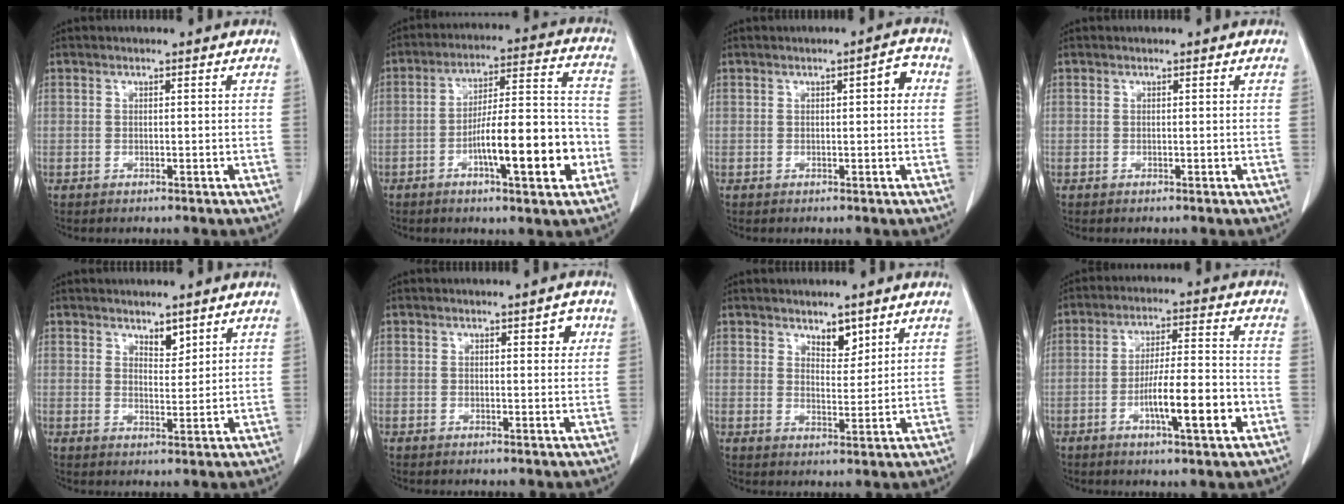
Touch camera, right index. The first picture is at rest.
{"total": 14.4, "force": [-4.9, 2.5, 13.3], "torque": [-0.209, 0.017, -0.072]}
{"total": 2.8, "force": [0.6, 0.9, 2.6], "torque": [-0.032, 0.012, 0.003]}
{"total": 0.0}
{"total": 2.7, "force": [2.0, 1.2, 1.4], "torque": [-0.020, -0.008, 0.036]}
{"total": 2.4, "force": [1.0, 1.0, 1.9], "torque": [-0.018, 0.000, 0.011]}
{"total": 3.7, "force": [2.6, 1.7, 2.0], "torque": [-0.026, -0.006, 0.044]}
{"total": 10.5, "force": [-3.6, 1.0, 9.8], "torque": [-0.164, 0.002, -0.059]}